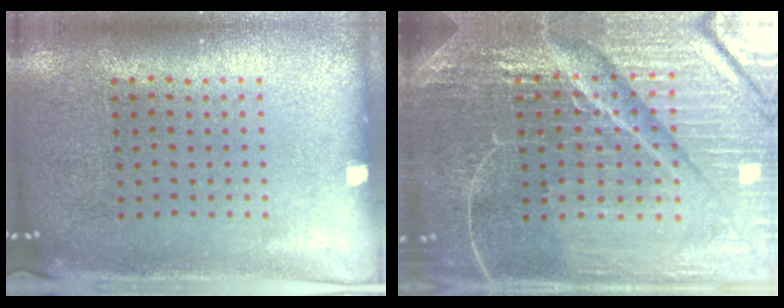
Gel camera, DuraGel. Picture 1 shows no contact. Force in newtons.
{"total": 6.6, "press": 5.8, "slide": 3.1}